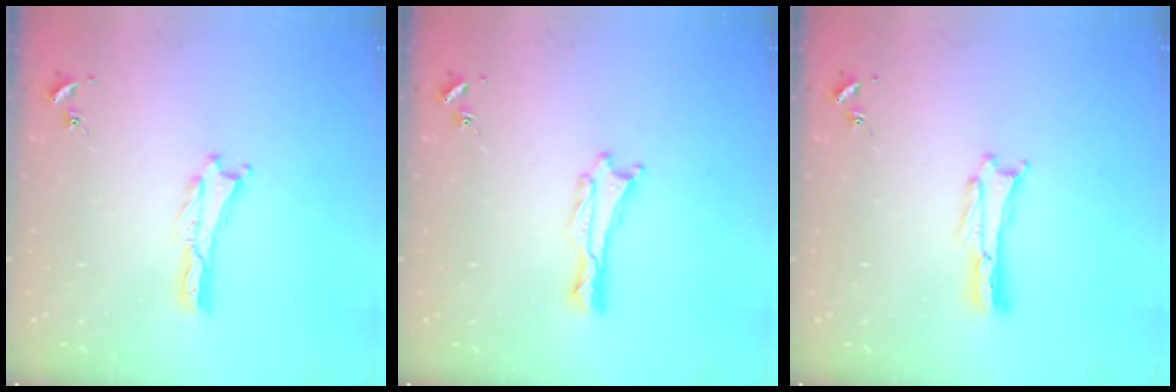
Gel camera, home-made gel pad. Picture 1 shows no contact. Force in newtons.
{"total": 0.0}
{"total": 0.0}